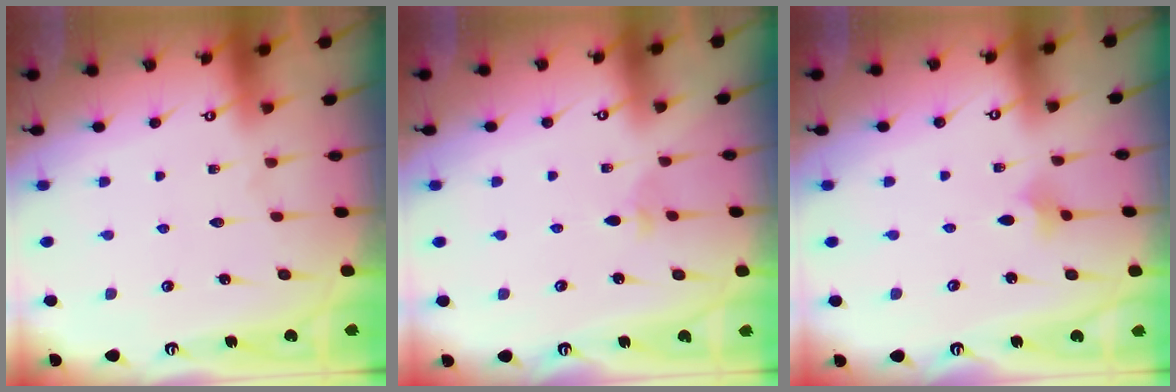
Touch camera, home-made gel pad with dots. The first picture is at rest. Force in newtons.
{"total": 2.4, "press": 2.3, "slide": 0.6}
{"total": 2.1, "press": 2.1, "slide": 0.4}